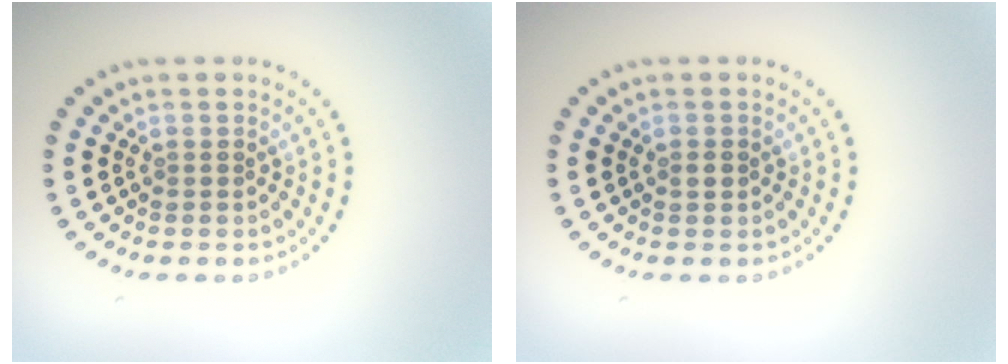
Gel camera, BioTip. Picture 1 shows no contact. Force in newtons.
{"total": 0.7, "press": 0.7, "slide": 0.1}